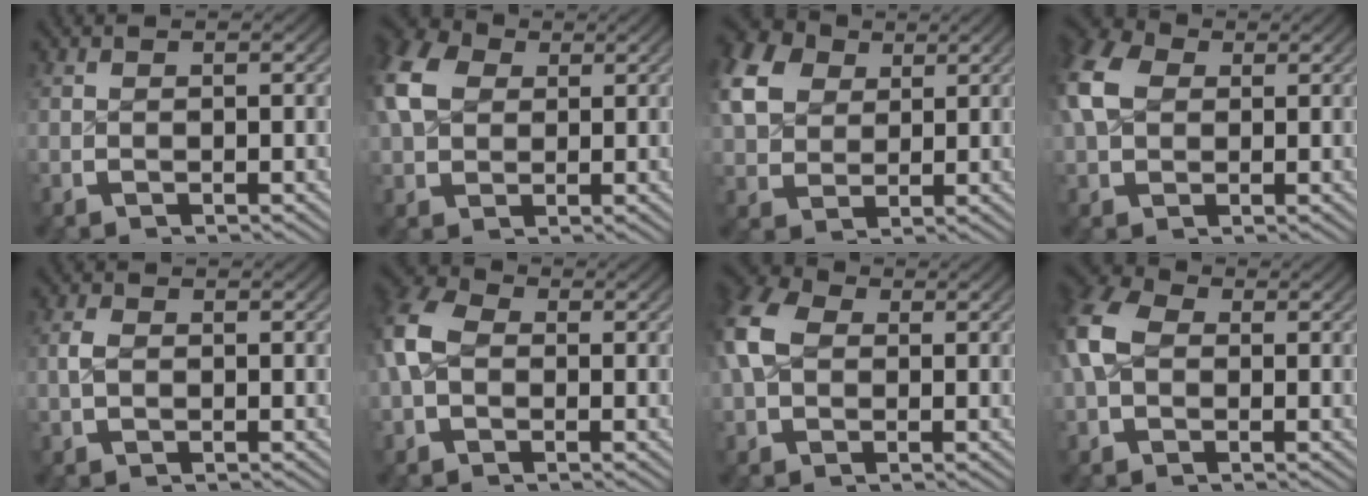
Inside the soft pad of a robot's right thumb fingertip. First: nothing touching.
{"total": 6.7, "force": [2.5, 4.9, 3.8], "torque": [-0.094, -0.004, 0.047]}
{"total": 8.5, "force": [3.4, 6.5, 4.3], "torque": [-0.102, -0.004, 0.061]}
{"total": 6.1, "force": [1.9, 4.6, 3.6], "torque": [-0.094, -0.006, 0.037]}
{"total": 1.2, "force": [-0.1, 0.9, 0.8], "torque": [-0.026, -0.005, 0.000]}
{"total": 4.9, "force": [0.4, 3.8, 3.1], "torque": [-0.079, -0.009, 0.006]}
{"total": 5.9, "force": [1.3, 4.4, 3.8], "torque": [-0.096, -0.008, 0.023]}
{"total": 5.3, "force": [0.8, 4.0, 3.5], "torque": [-0.088, -0.009, 0.014]}